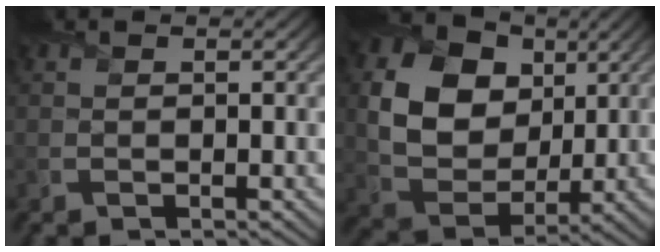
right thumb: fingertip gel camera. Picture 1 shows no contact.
{"total": 12.1, "force": [2.8, 9.2, 7.3], "torque": [-0.168, -0.002, 0.044]}